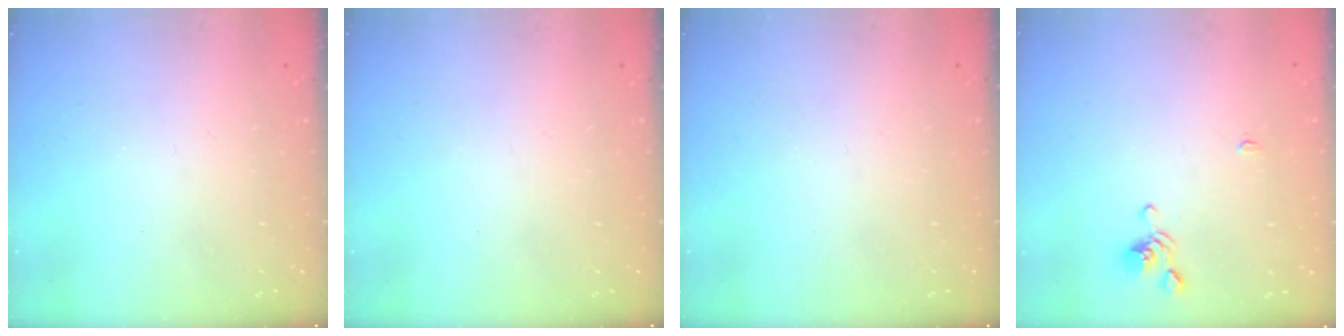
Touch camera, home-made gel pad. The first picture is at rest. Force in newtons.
{"total": 0.0}
{"total": 0.0}
{"total": 2.2, "press": 2.2, "slide": 0.4}